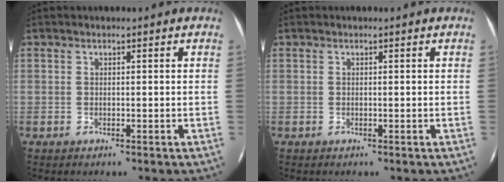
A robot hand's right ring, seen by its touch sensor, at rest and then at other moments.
{"total": 0.0}